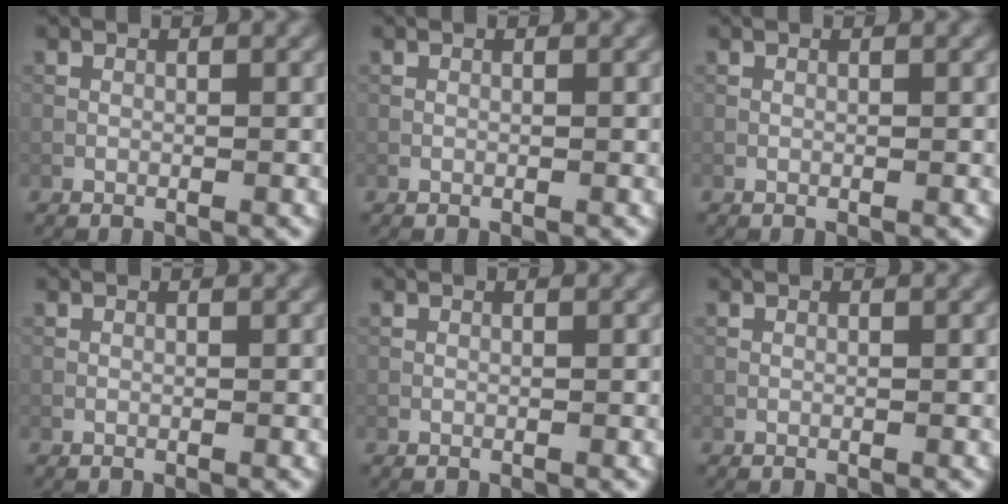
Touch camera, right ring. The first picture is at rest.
{"total": 0.0}
{"total": 0.0}
{"total": 0.0}
{"total": 0.0}
{"total": 0.0}